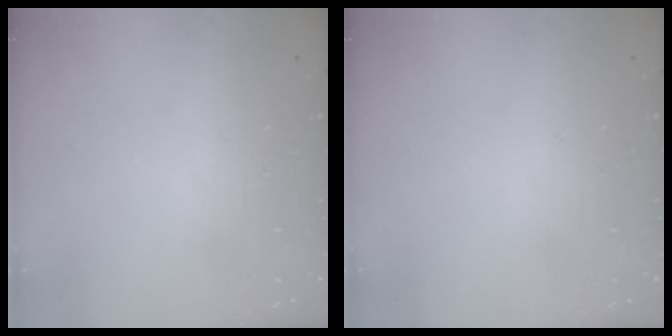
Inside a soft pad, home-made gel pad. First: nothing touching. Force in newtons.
{"total": 0.0}